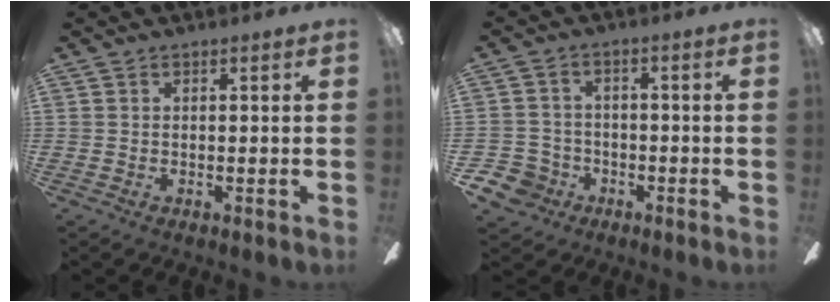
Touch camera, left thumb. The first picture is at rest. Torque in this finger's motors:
{"motor_torque": [-0.93, 0.93, 0.00, 0.01, 0.00]}